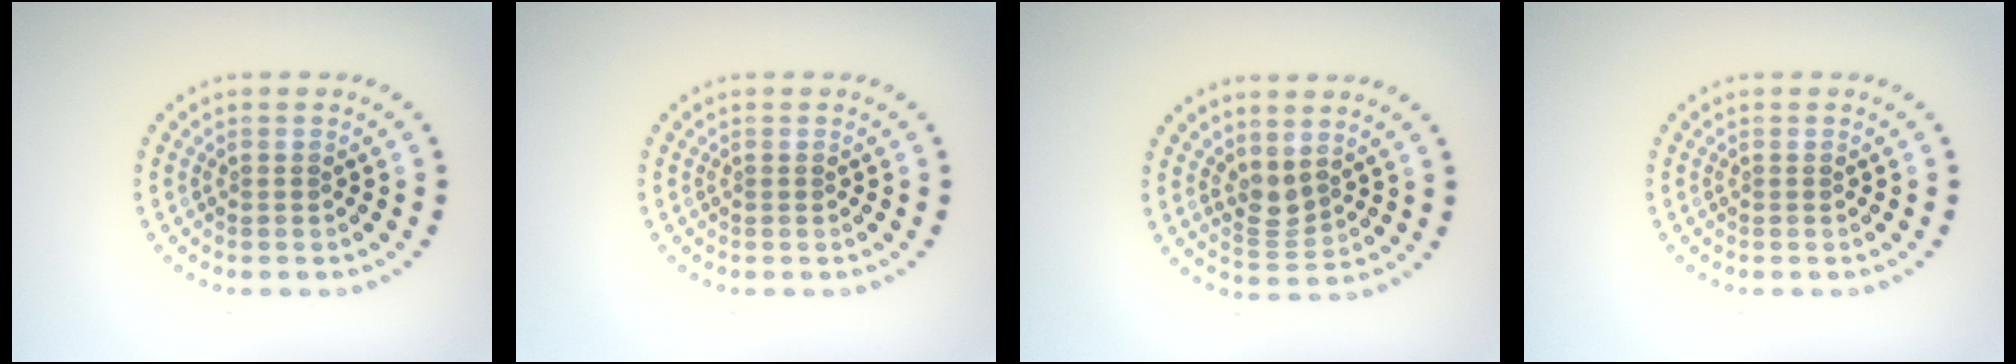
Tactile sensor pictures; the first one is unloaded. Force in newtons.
{"total": 0.0}
{"total": 2.0, "press": 1.6, "slide": 1.2}
{"total": 0.0}